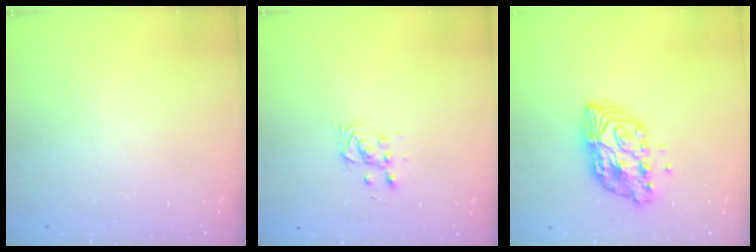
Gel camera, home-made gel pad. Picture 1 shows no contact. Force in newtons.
{"total": 3.2, "press": 3.2, "slide": 0.2}
{"total": 11.0, "press": 10.9, "slide": 0.9}